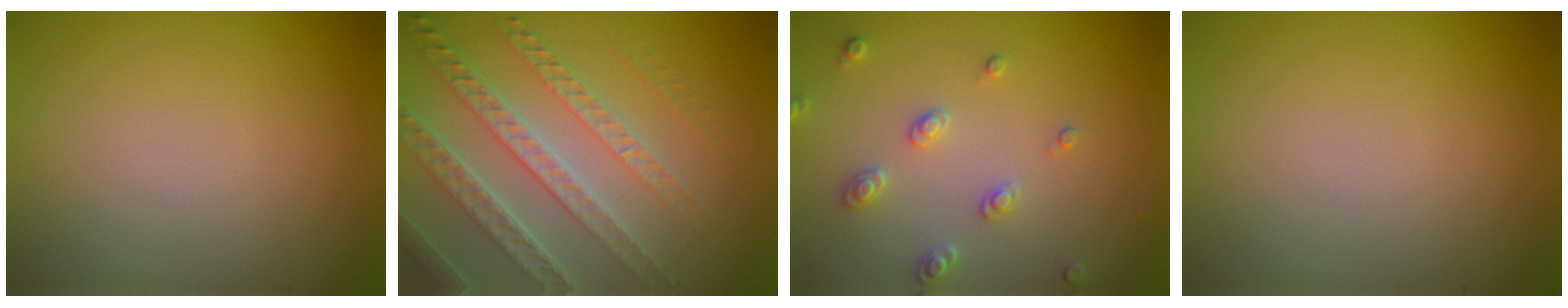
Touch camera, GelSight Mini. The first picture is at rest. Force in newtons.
{"total": 6.8, "press": 4.9, "slide": 4.7}
{"total": 2.5, "press": 2.4, "slide": 0.7}
{"total": 0.0}